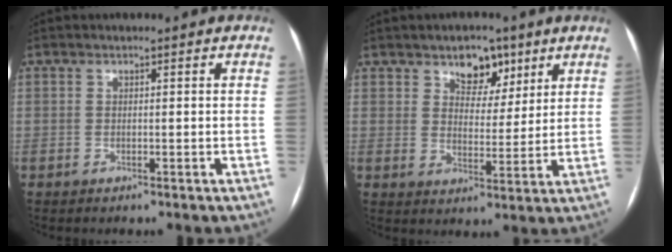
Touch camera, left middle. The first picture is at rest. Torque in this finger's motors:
{"motor_torque": [0.19, -0.07, 0.08, 0.01]}